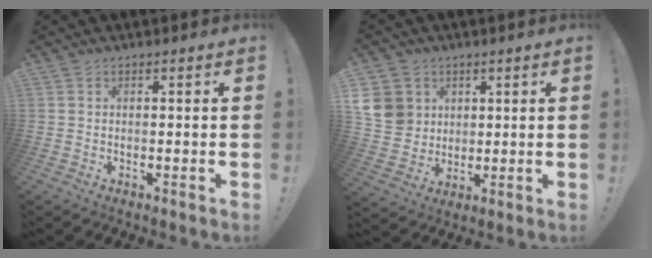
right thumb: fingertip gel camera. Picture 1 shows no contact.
{"total": 10.6, "force": [3.8, 9.4, 3.3], "torque": [-0.053, -0.023, 0.078]}